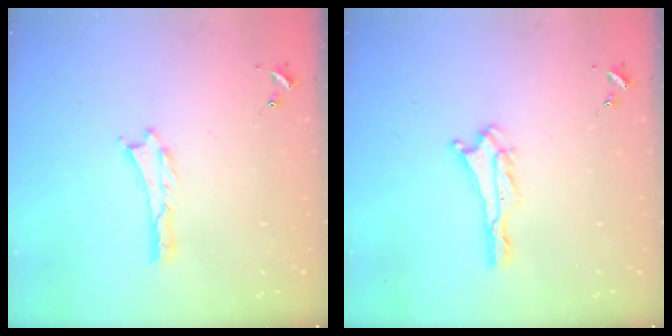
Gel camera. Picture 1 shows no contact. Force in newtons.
{"total": 0.6, "press": 0.6, "slide": 0.1}